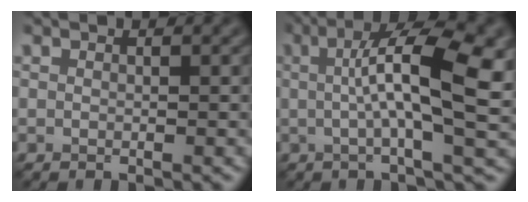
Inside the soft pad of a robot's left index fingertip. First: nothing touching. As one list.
[{"total": 9.7, "force": [1.5, 2.5, 9.3], "torque": [-0.136, 0.009, 0.021]}]